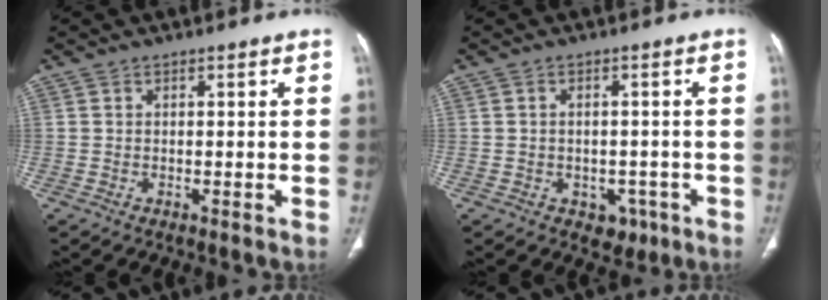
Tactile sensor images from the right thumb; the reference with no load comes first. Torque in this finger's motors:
{"motor_torque": [0.23, 0.53, -0.09, -0.11, 0.04]}